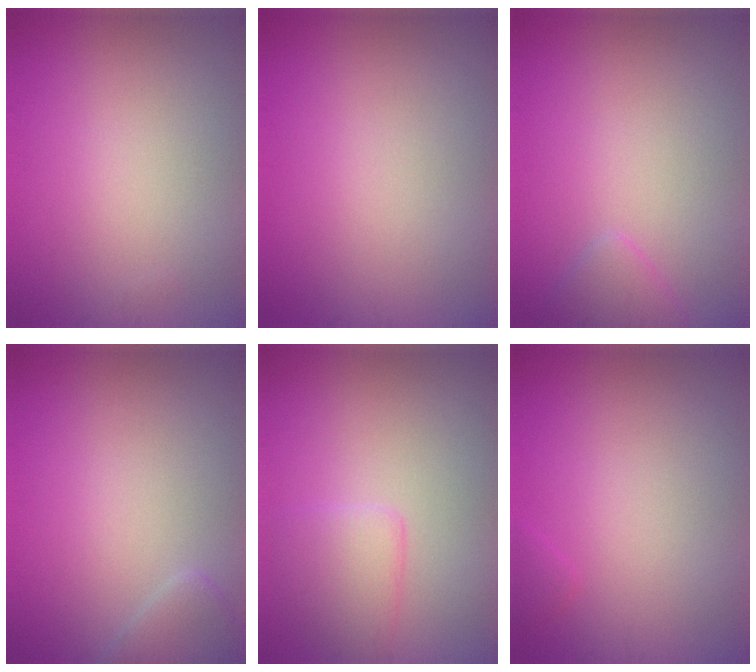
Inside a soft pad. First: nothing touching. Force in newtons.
{"total": 0.0}
{"total": 1.4, "press": 1.4, "slide": 0.2}
{"total": 1.7, "press": 1.7, "slide": 0.1}
{"total": 2.6, "press": 2.6, "slide": 0.1}
{"total": 0.6, "press": 0.6, "slide": 0.1}